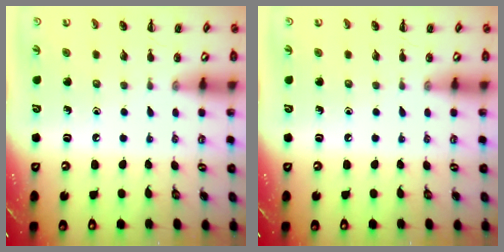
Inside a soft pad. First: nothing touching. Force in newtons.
{"total": 0.0}